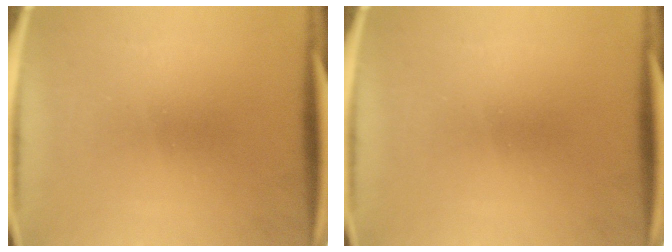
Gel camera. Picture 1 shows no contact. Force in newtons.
{"total": 0.0}